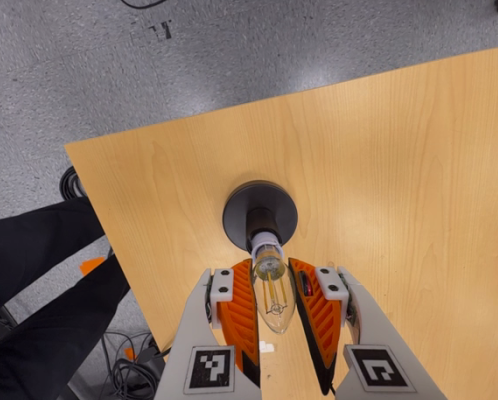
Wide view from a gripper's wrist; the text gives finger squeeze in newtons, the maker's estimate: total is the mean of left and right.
{"total": 12.2, "left": 11.6, "right": 12.8}